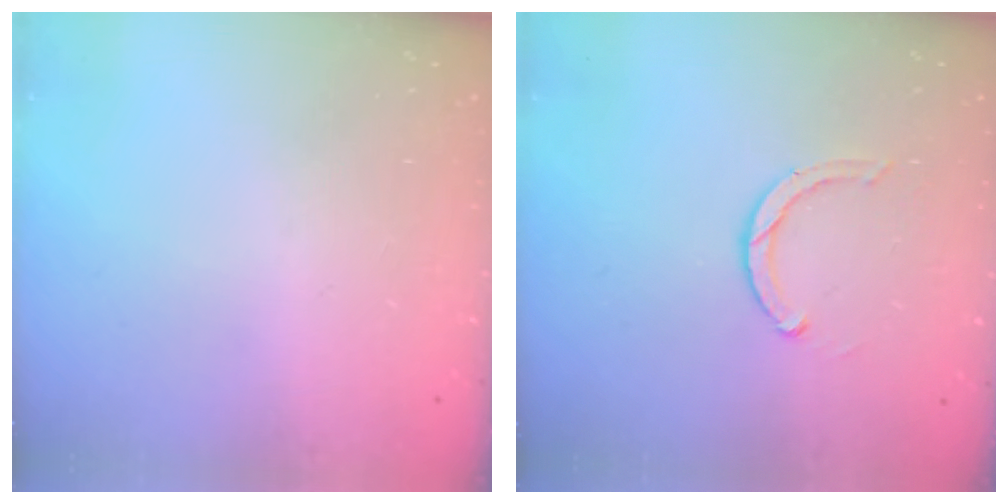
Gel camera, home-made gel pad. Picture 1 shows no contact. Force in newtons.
{"total": 3.0, "press": 2.9, "slide": 0.5}